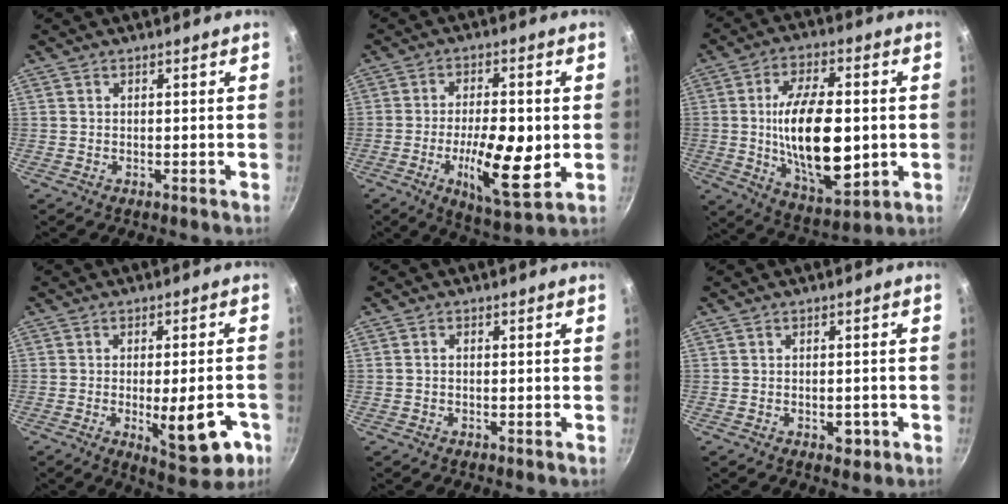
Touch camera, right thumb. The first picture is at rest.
{"total": 14.1, "force": [-2.6, 4.8, 13.0], "torque": [-0.211, -0.005, -0.039]}
{"total": 20.2, "force": [-0.8, 9.8, 17.7], "torque": [-0.285, -0.004, -0.006]}
{"total": 12.6, "force": [-4.0, 4.4, 11.2], "torque": [-0.121, 0.007, -0.042]}
{"total": 0.8, "force": [-0.1, 0.6, 0.5], "torque": [-0.010, 0.005, -0.002]}
{"total": 2.8, "force": [-1.0, 1.7, 1.9], "torque": [-0.014, 0.007, -0.010]}